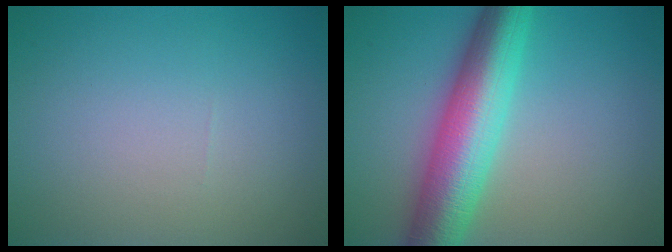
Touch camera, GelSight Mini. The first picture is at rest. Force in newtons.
{"total": 8.9, "press": 8.9, "slide": 0.1}